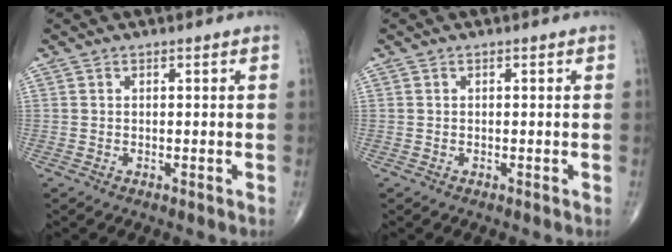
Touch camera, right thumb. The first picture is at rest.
{"total": 0.0}